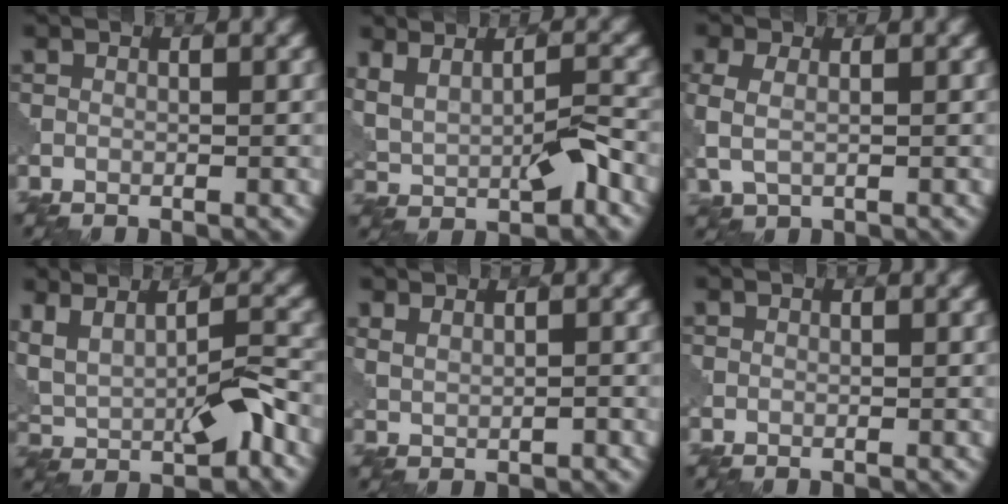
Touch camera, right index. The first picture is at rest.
{"total": 4.7, "force": [0.6, 2.2, 4.1], "torque": [-0.085, -0.006, 0.018]}
{"total": 3.2, "force": [0.1, 2.1, 2.5], "torque": [-0.068, -0.002, 0.005]}
{"total": 6.2, "force": [0.6, 2.7, 5.5], "torque": [-0.110, -0.006, 0.014]}
{"total": 1.7, "force": [1.2, 0.8, 1.0], "torque": [-0.024, -0.003, 0.027]}
{"total": 0.0}